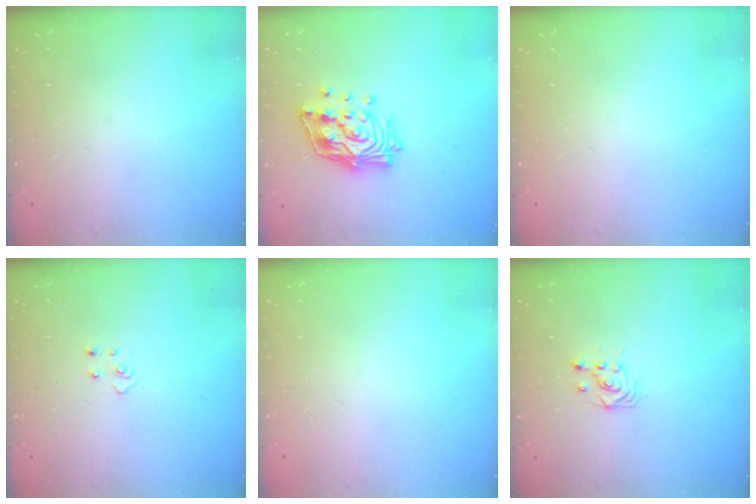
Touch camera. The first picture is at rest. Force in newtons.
{"total": 14.6, "press": 14.5, "slide": 1.8}
{"total": 0.0}
{"total": 3.7, "press": 3.7, "slide": 0.3}
{"total": 0.0}
{"total": 3.3, "press": 3.3, "slide": 0.1}